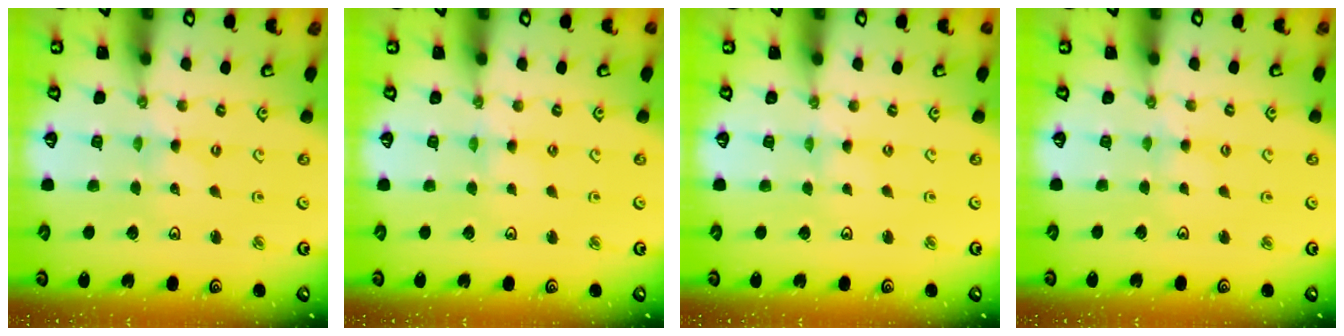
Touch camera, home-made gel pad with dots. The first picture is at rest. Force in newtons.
{"total": 1.9, "press": 1.9, "slide": 0.4}
{"total": 0.0}
{"total": 1.7, "press": 1.7, "slide": 0.4}